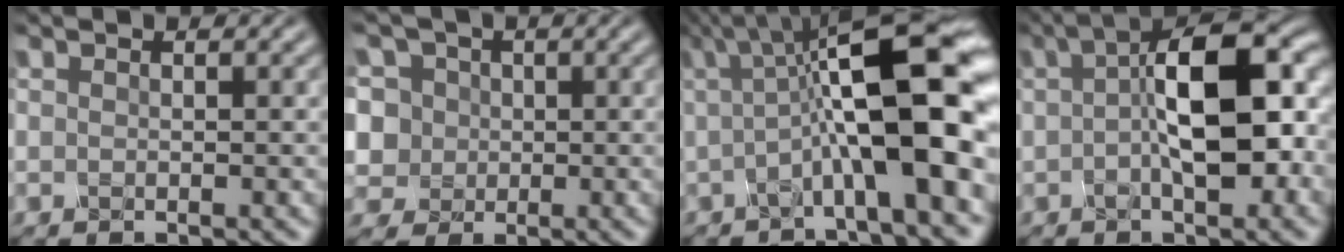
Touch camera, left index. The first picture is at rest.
{"total": 9.0, "force": [3.5, 7.2, 4.1], "torque": [-0.079, 0.026, 0.029]}
{"total": 10.7, "force": [0.1, 2.4, 10.4], "torque": [-0.154, 0.017, -0.008]}
{"total": 10.5, "force": [0.1, 3.6, 9.8], "torque": [-0.150, 0.016, -0.007]}